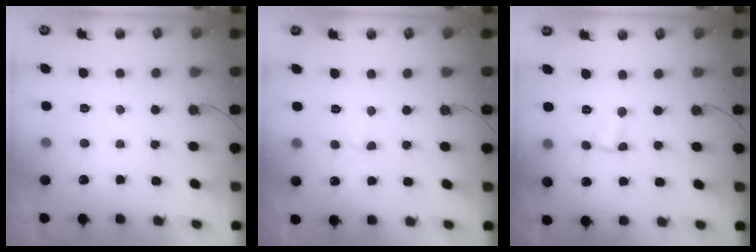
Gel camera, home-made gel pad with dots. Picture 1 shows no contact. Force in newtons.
{"total": 3.4, "press": 3.4, "slide": 0.5}
{"total": 2.9, "press": 0.9, "slide": 2.7}